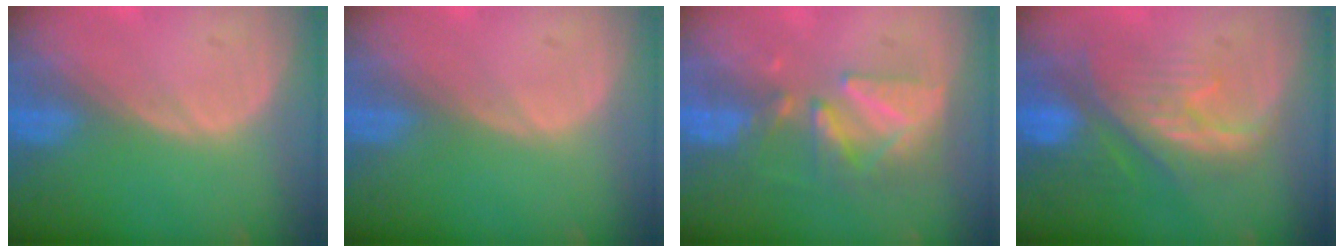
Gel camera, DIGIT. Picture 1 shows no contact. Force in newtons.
{"total": 0.0}
{"total": 8.7, "press": 7.7, "slide": 3.9}
{"total": 9.8, "press": 9.0, "slide": 4.1}